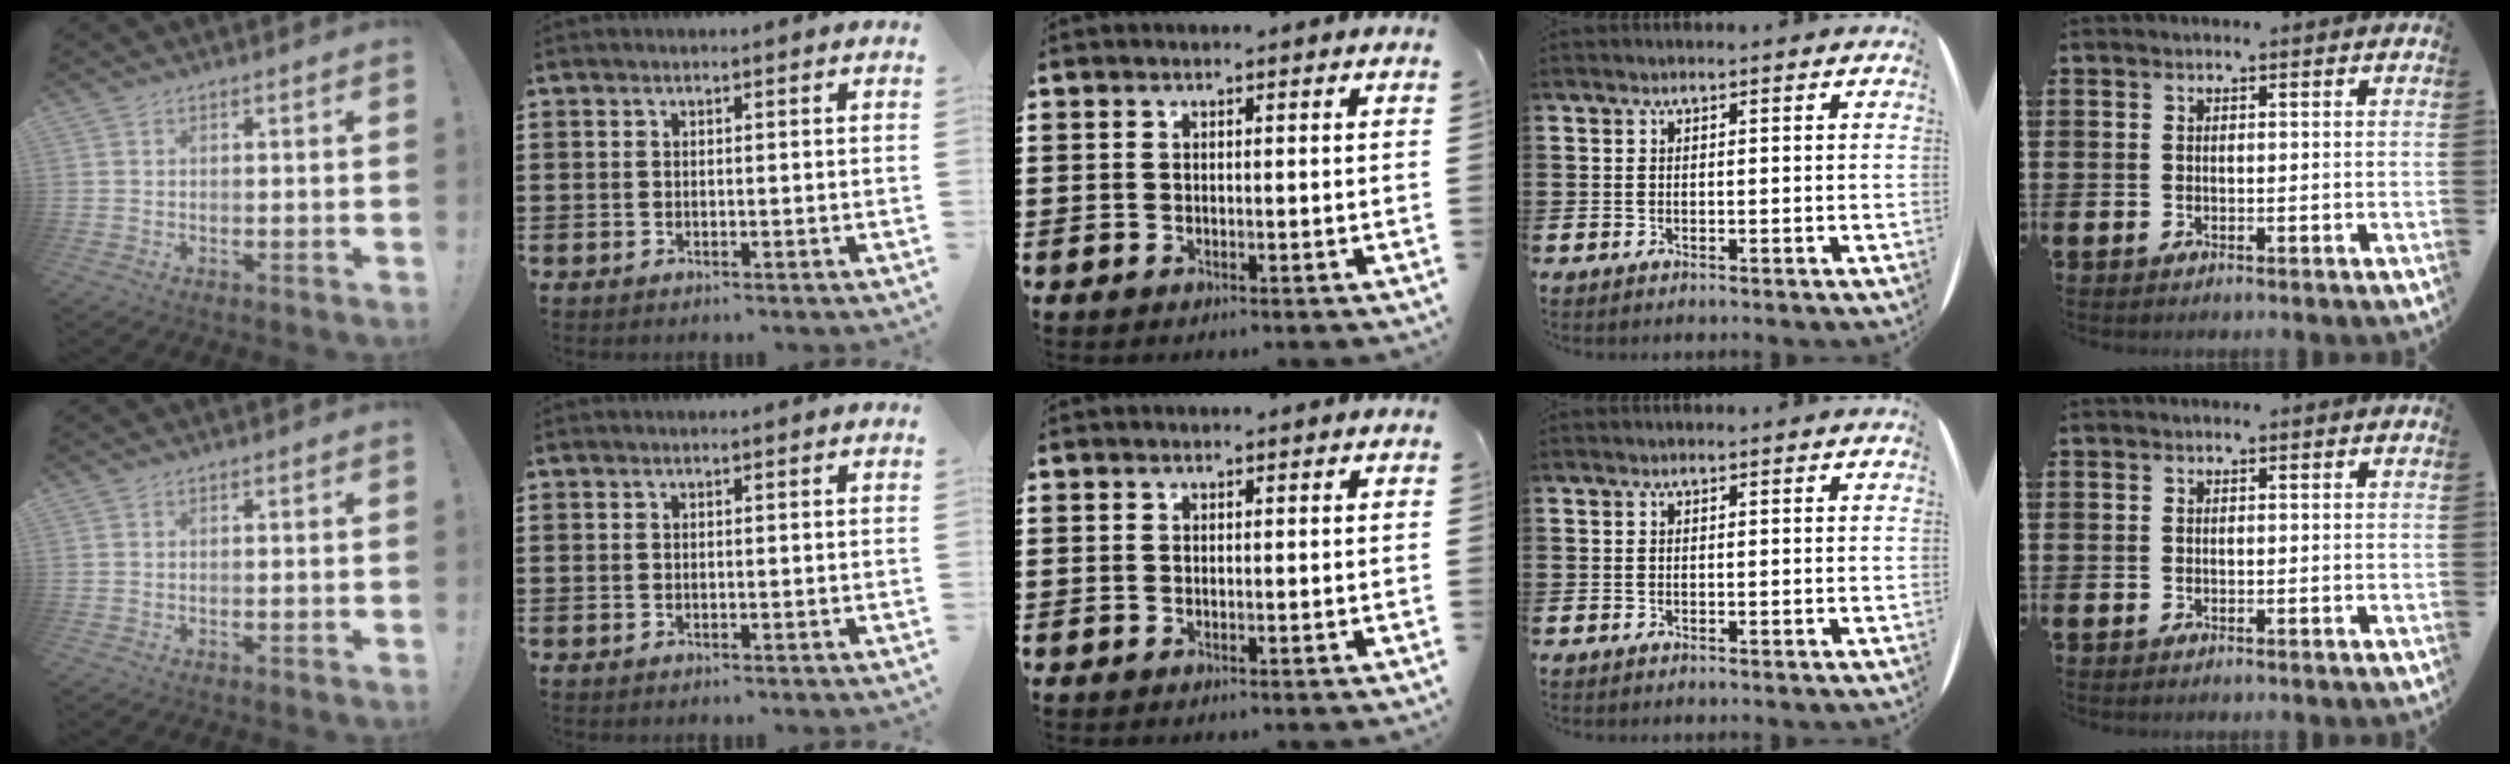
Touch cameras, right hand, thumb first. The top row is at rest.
{}